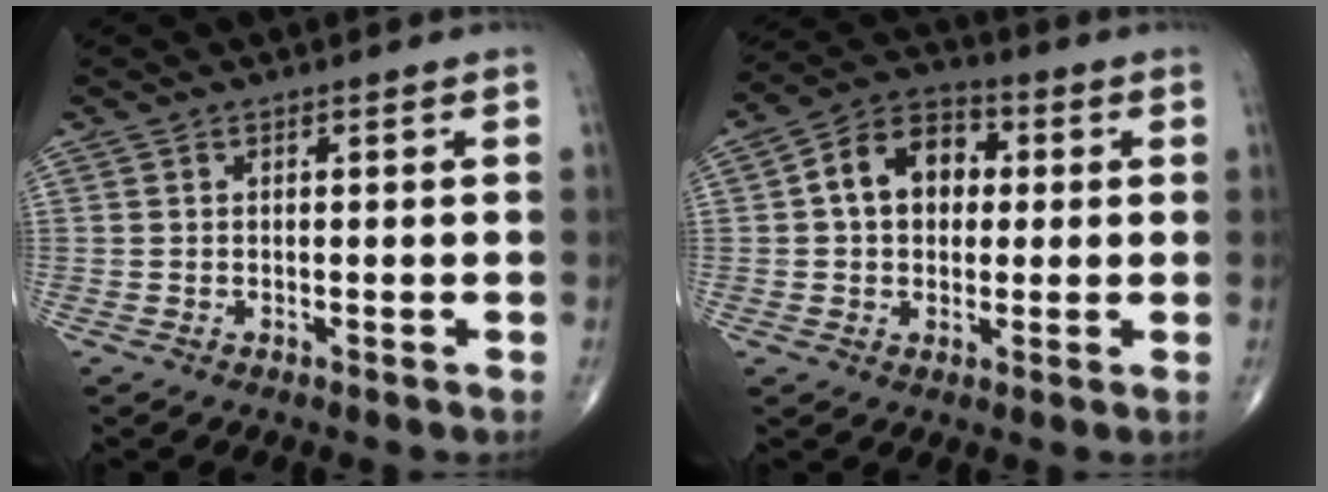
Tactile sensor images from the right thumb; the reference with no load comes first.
{"total": 11.0, "force": [1.5, 8.1, 7.3], "torque": [-0.094, 0.022, 0.017]}